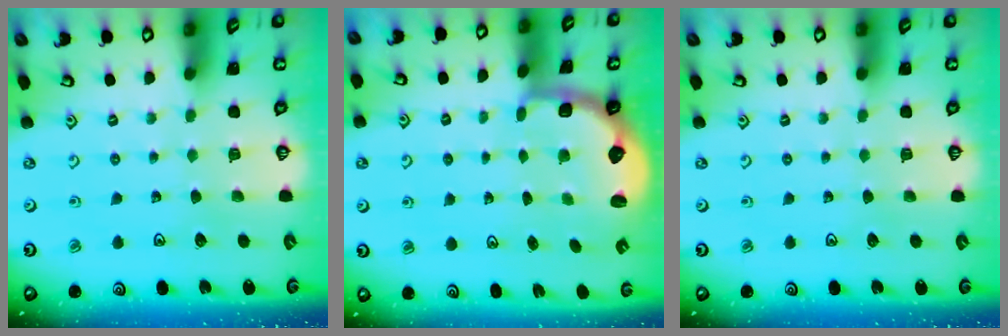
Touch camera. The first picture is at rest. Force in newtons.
{"total": 2.6, "press": 2.0, "slide": 1.7}
{"total": 0.0}